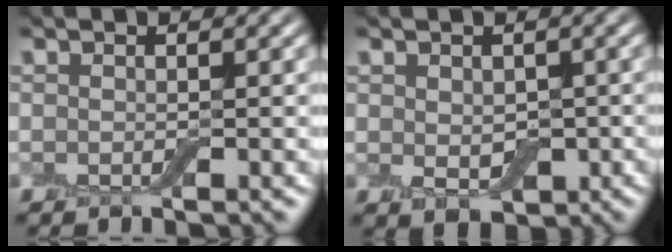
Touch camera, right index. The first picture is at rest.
{"total": 3.0, "force": [-0.2, 2.0, 2.2], "torque": [-0.032, -0.009, 0.001]}